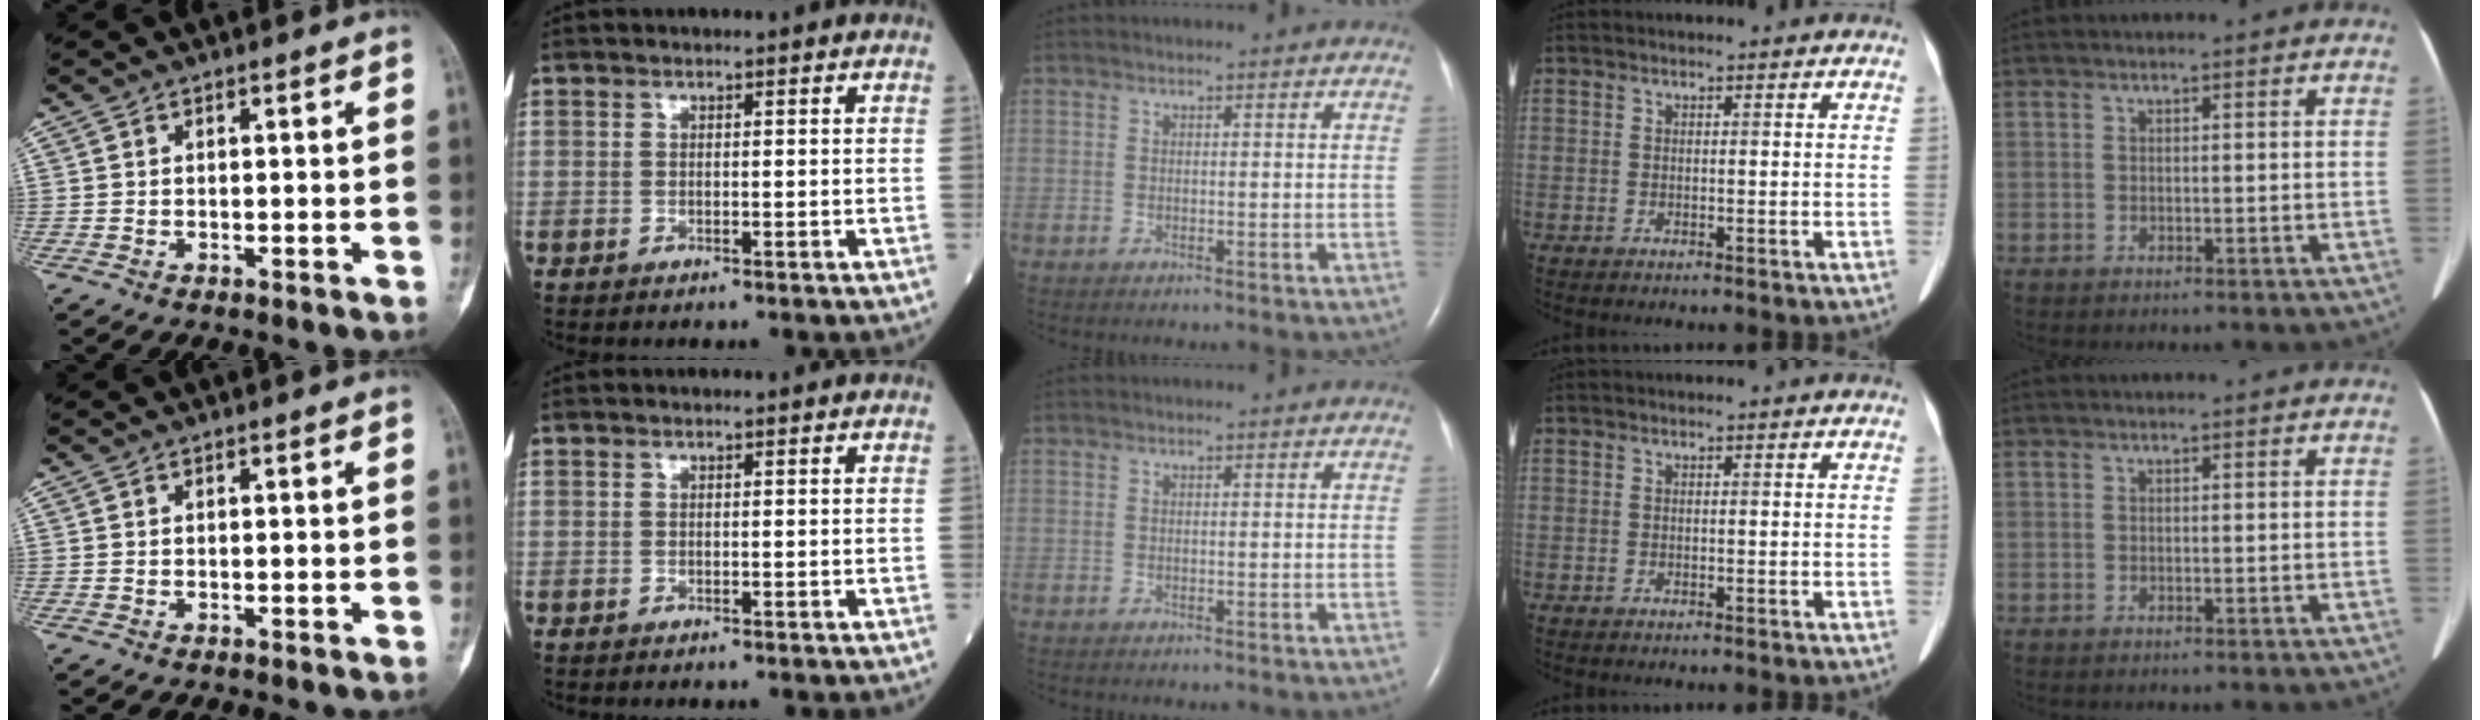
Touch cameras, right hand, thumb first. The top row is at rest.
{}